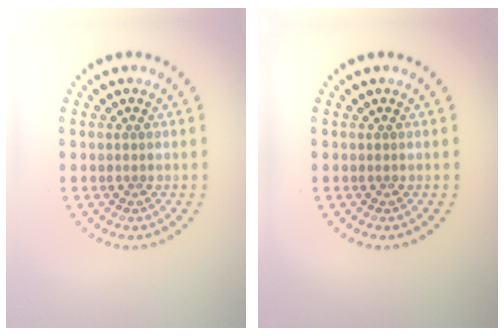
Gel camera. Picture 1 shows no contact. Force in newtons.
{"total": 0.0}